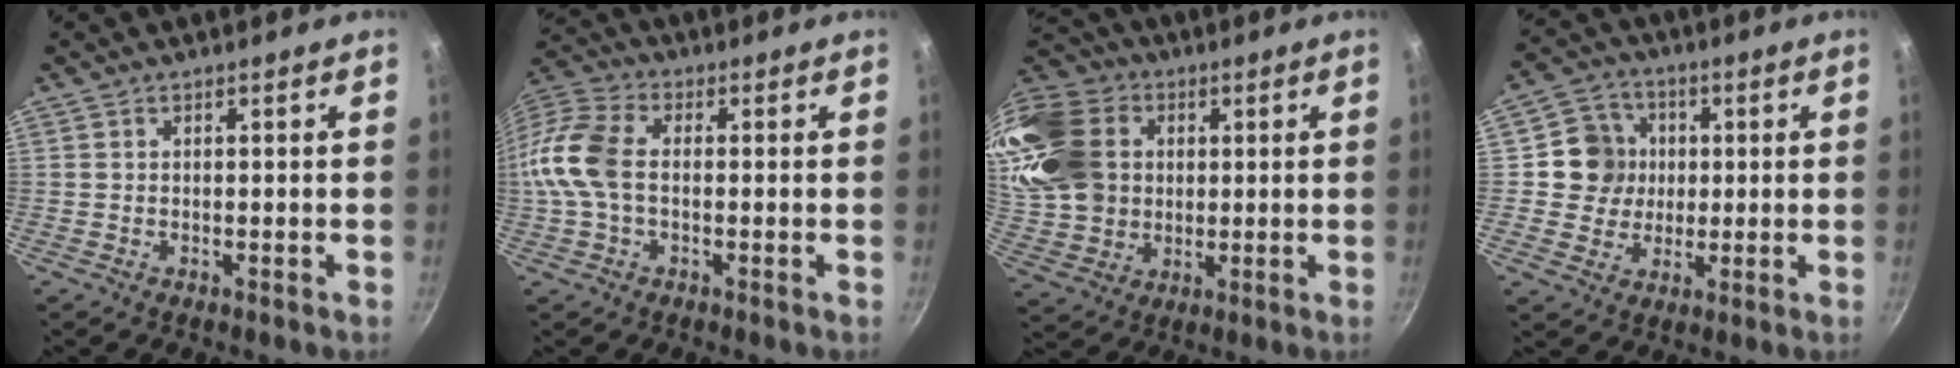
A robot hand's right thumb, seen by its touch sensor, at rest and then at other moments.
{"total": 11.7, "force": [-0.6, 7.1, 9.3], "torque": [-0.192, 0.032, -0.032]}
{"total": 22.5, "force": [5.6, 18.1, 12.2], "torque": [-0.255, 0.020, 0.114]}
{"total": 8.8, "force": [1.0, 8.3, 2.5], "torque": [-0.004, 0.008, 0.007]}